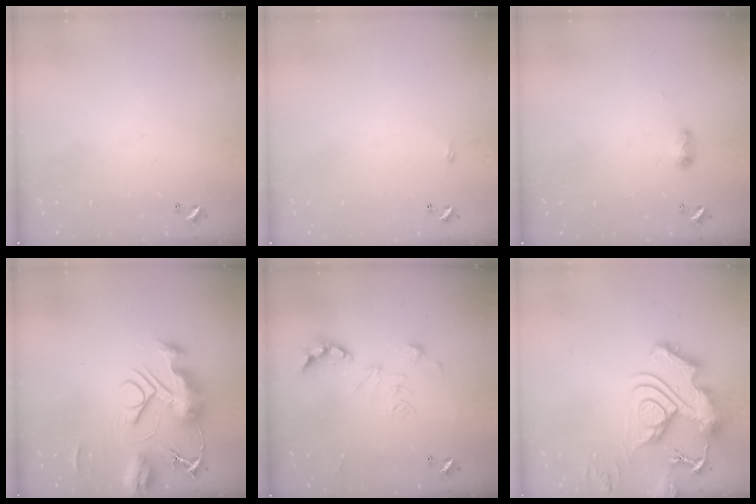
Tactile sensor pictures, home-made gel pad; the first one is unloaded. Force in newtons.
{"total": 2.2, "press": 2.1, "slide": 0.4}
{"total": 4.1, "press": 4.1, "slide": 0.5}
{"total": 12.6, "press": 12.6, "slide": 1.2}
{"total": 2.5, "press": 2.0, "slide": 1.5}
{"total": 16.4, "press": 16.3, "slide": 1.5}